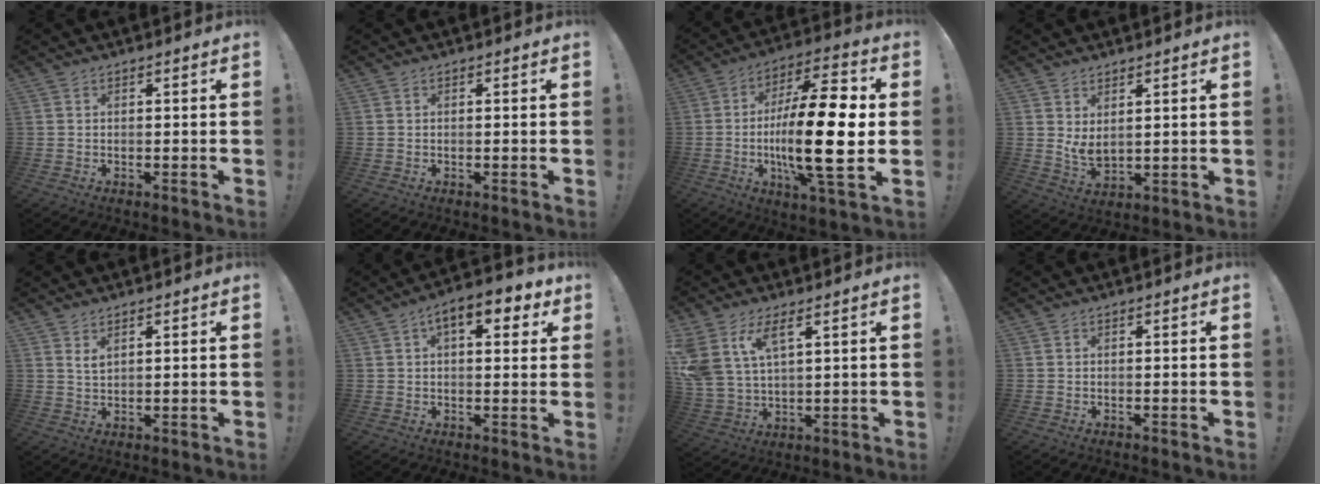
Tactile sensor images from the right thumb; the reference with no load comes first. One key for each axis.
{"total": 0.0}
{"total": 23.2, "fx": -2.0, "fy": 6.6, "fz": 22.2, "tx": -0.390, "ty": 0.002, "tz": -0.039}
{"total": 5.1, "fx": 2.3, "fy": 2.5, "fz": 3.8, "tx": -0.059, "ty": -0.023, "tz": 0.042}
{"total": 2.5, "fx": 1.6, "fy": 0.9, "fz": 1.7, "tx": -0.024, "ty": -0.008, "tz": 0.027}
{"total": 9.2, "fx": 4.0, "fy": 3.9, "fz": 7.2, "tx": -0.099, "ty": -0.008, "tz": 0.063}
{"total": 10.1, "fx": 5.8, "fy": 4.9, "fz": 6.7, "tx": -0.153, "ty": -0.021, "tz": 0.112}
{"total": 0.0}